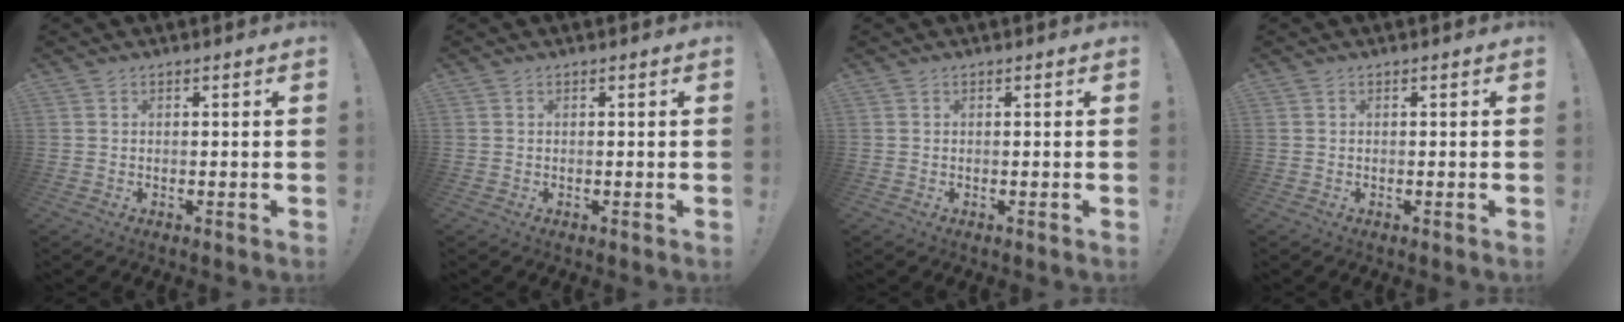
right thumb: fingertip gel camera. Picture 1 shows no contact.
{"total": 0.0}
{"total": 0.0}
{"total": 0.0}